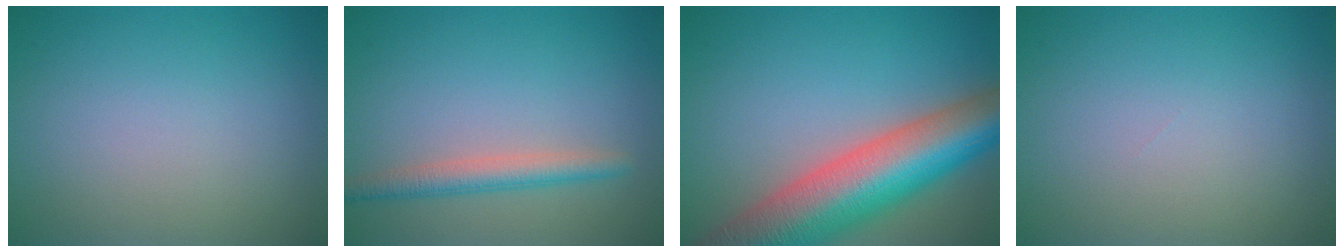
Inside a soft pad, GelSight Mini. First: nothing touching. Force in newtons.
{"total": 2.7, "press": 2.7, "slide": 0.2}
{"total": 12.6, "press": 12.6, "slide": 0.5}
{"total": 0.0}